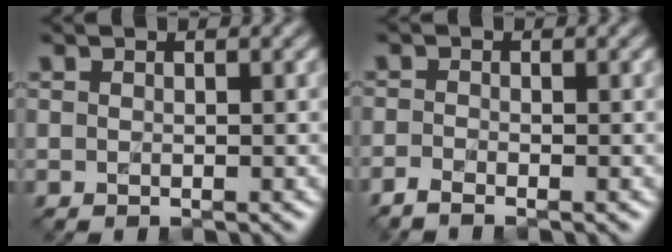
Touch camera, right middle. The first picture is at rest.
{"total": 1.6, "force": [-1.5, 0.1, 0.6], "torque": [-0.019, -0.005, -0.039]}